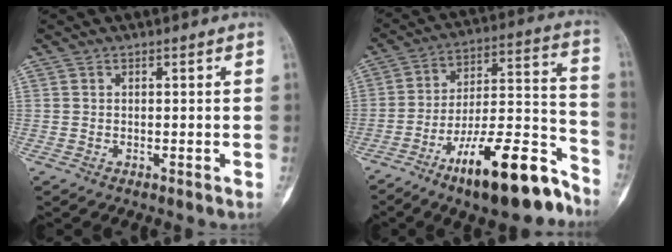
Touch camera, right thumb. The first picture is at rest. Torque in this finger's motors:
{"motor_torque": [2.60, 1.35, 1.53, -1.25, 0.52]}